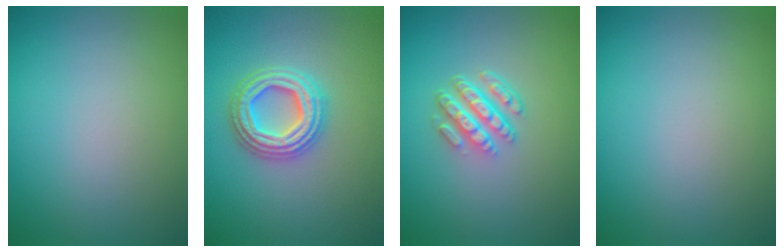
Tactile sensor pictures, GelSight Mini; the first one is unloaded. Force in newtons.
{"total": 4.1, "press": 4.0, "slide": 0.7}
{"total": 4.3, "press": 3.0, "slide": 3.1}
{"total": 0.0}